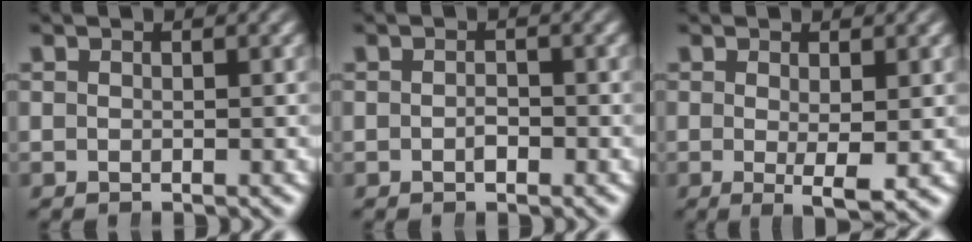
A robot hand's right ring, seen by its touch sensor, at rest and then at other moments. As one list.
[{"total": 0.9, "force": [-0.6, 0.4, 0.5], "torque": [-0.011, -0.004, -0.009]}, {"total": 3.2, "force": [-0.8, 0.4, 3.0], "torque": [-0.052, -0.025, -0.004]}]